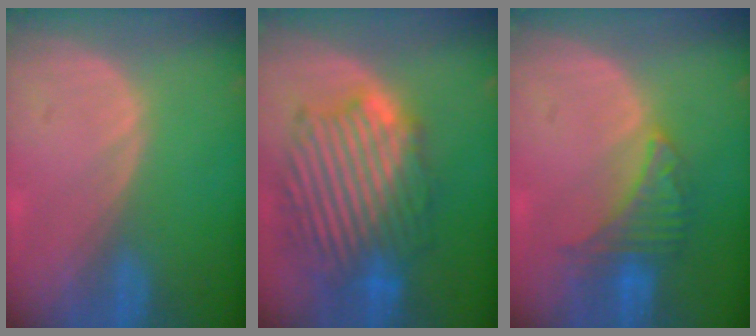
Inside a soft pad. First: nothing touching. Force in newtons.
{"total": 12.7, "press": 12.6, "slide": 1.1}
{"total": 5.5, "press": 5.5, "slide": 0.4}